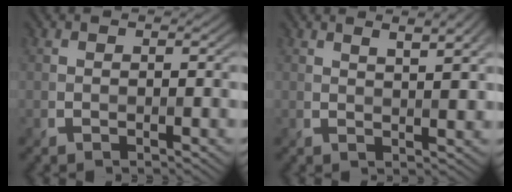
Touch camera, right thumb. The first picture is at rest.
{"total": 4.7, "force": [2.7, 1.1, 3.7], "torque": [-0.060, 0.007, 0.043]}